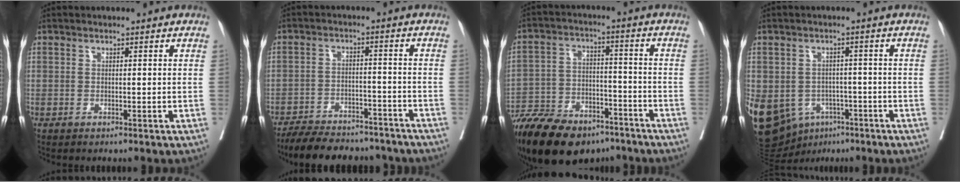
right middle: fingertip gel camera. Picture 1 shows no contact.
{"total": 16.0, "force": [-14.2, 4.5, 5.8], "torque": [-0.106, 0.002, -0.198]}
{"total": 20.2, "force": [-15.2, 8.4, 10.2], "torque": [-0.224, -0.016, -0.251]}
{"total": 23.7, "force": [-10.0, 18.4, 11.0], "torque": [-0.347, -0.013, -0.136]}